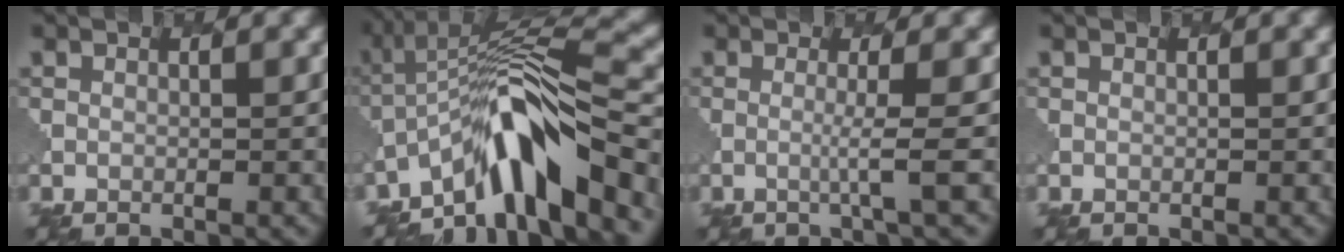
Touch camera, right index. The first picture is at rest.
{"total": 9.5, "force": [-5.9, 2.4, 7.1], "torque": [-0.105, 0.015, -0.109]}
{"total": 2.0, "force": [-0.2, 0.0, 2.0], "torque": [-0.030, -0.002, -0.016]}
{"total": 0.0}